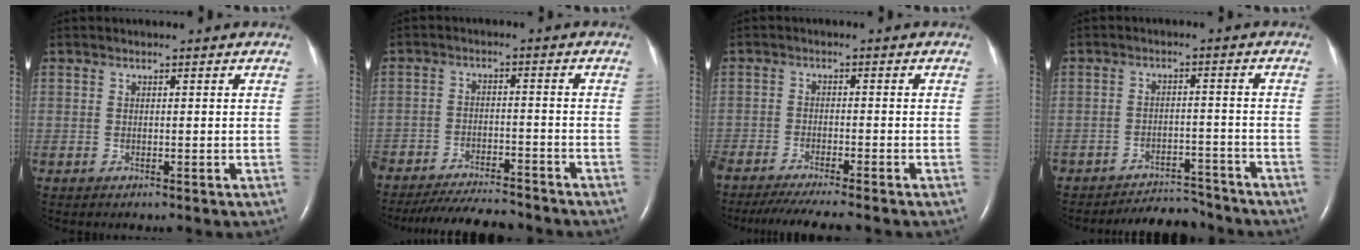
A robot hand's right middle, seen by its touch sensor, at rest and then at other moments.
{"total": 13.0, "force": [-11.9, 2.1, 4.7], "torque": [-0.073, -0.015, -0.173]}
{"total": 10.0, "force": [-8.8, 0.1, 4.8], "torque": [-0.061, -0.026, -0.138]}
{"total": 6.8, "force": [-6.7, 1.3, -0.1], "torque": [0.003, 0.007, -0.099]}